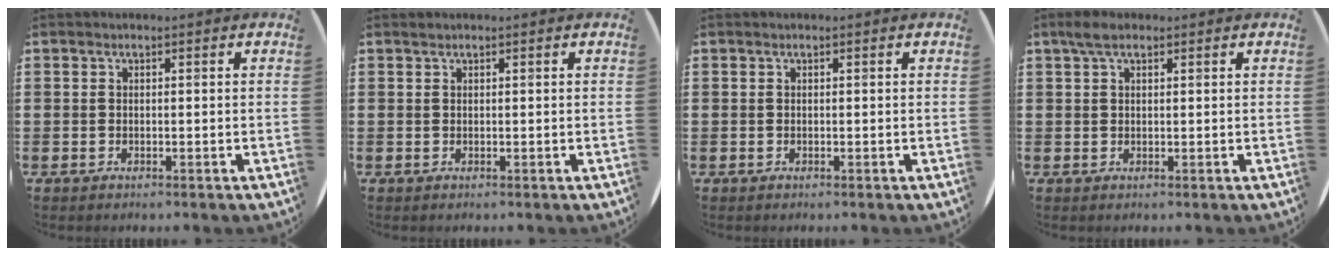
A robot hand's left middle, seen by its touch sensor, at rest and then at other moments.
{"total": 0.0}
{"total": 0.0}
{"total": 2.4, "force": [1.5, 1.0, 1.6], "torque": [-0.027, 0.003, 0.024]}